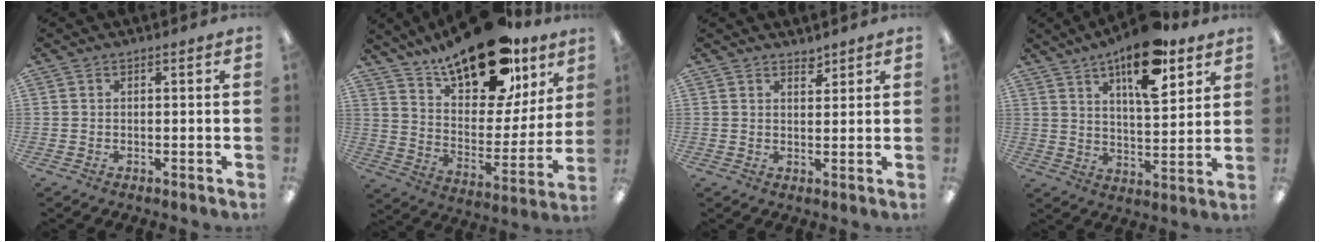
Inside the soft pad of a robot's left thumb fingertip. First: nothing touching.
{"total": 24.7, "force": [17.9, 10.4, 13.4], "torque": [-0.205, -0.109, 0.306]}
{"total": 2.4, "force": [2.2, 0.8, 0.5], "torque": [0.004, -0.017, 0.039]}
{"total": 15.8, "force": [10.0, 5.8, 10.8], "torque": [-0.164, -0.047, 0.164]}